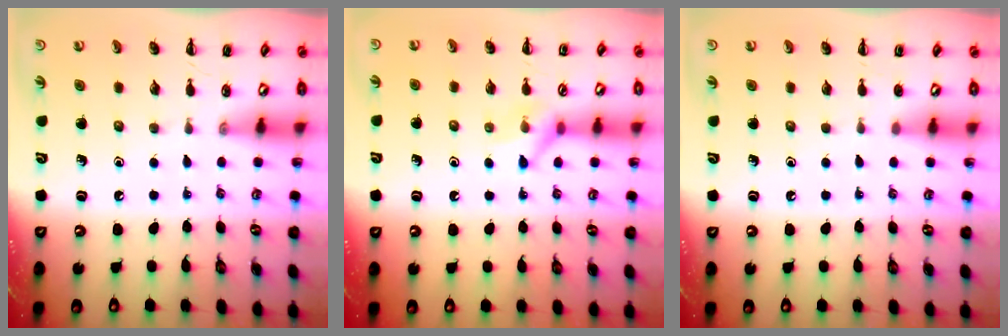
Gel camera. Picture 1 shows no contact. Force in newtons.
{"total": 7.4, "press": 7.4, "slide": 0.5}
{"total": 0.5, "press": 0.5, "slide": 0.1}